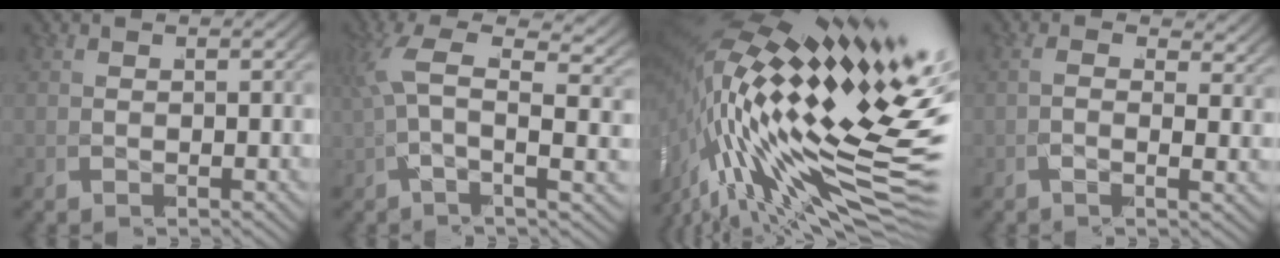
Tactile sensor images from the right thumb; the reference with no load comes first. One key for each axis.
{"total": 5.3, "fx": 2.5, "fy": 1.2, "fz": 4.5, "tx": -0.071, "ty": 0.025, "tz": 0.022}
{"total": 15.5, "fx": -1.3, "fy": 8.4, "fz": 13.0, "tx": -0.229, "ty": -0.032, "tz": -0.013}
{"total": 0.5, "fx": 0.2, "fy": -0.4, "fz": 0.3, "tx": -0.015, "ty": -0.004, "tz": -0.008}